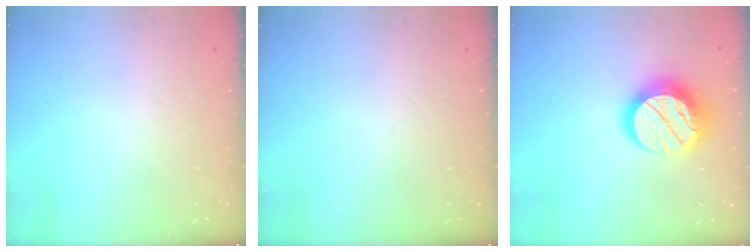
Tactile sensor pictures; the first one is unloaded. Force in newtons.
{"total": 0.0}
{"total": 16.4, "press": 16.4, "slide": 1.2}